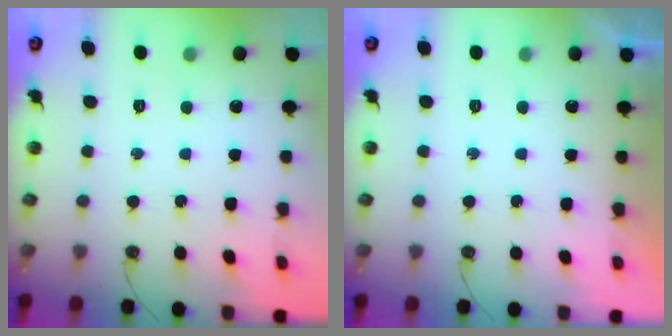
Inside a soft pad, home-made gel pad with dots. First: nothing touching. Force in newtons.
{"total": 0.0}